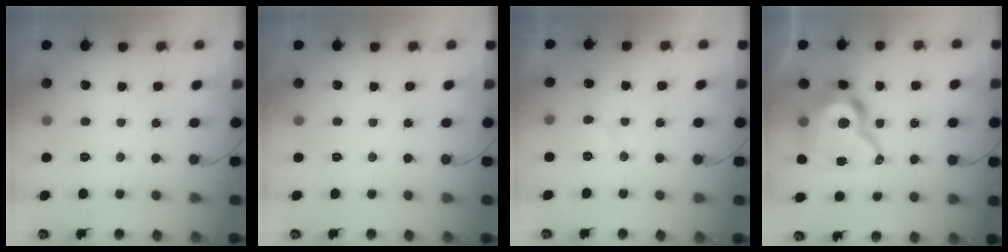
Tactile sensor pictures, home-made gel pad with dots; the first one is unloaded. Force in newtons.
{"total": 0.0}
{"total": 5.3, "press": 5.3, "slide": 0.6}
{"total": 17.8, "press": 17.7, "slide": 1.7}